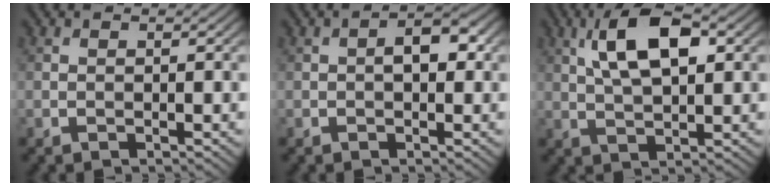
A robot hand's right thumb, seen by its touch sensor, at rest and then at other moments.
{"total": 3.2, "force": [0.1, 1.7, 2.7], "torque": [-0.038, 0.005, -0.004]}
{"total": 8.2, "force": [2.7, 3.2, 7.1], "torque": [-0.141, 0.015, 0.044]}